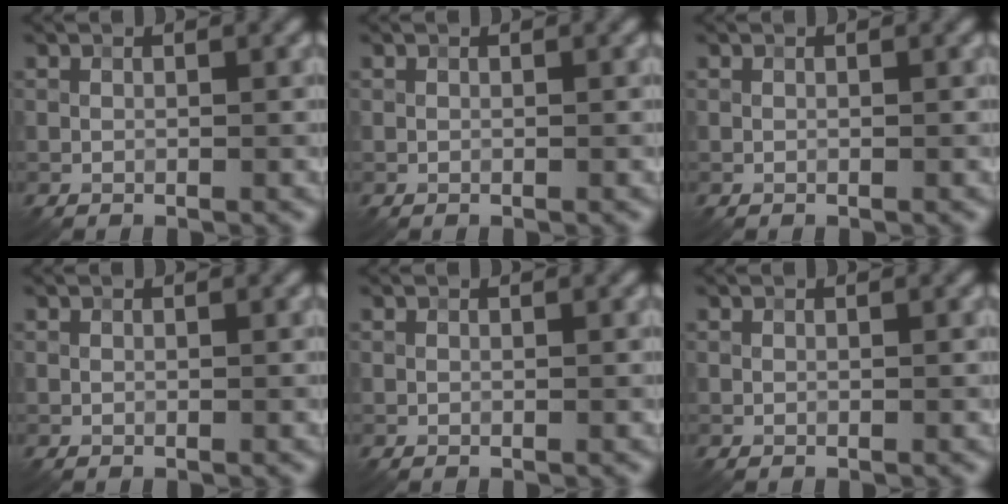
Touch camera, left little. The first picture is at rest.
{"total": 0.0}
{"total": 0.0}
{"total": 0.0}
{"total": 0.0}
{"total": 0.0}